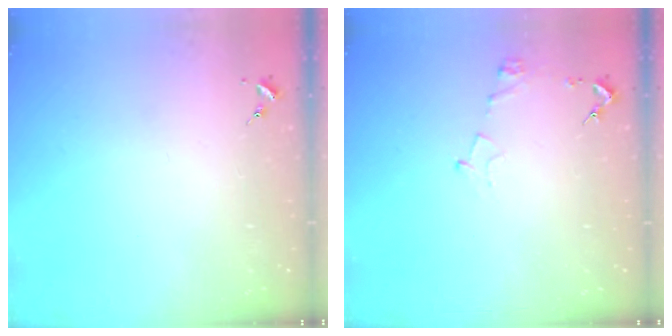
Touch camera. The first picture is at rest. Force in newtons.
{"total": 6.2, "press": 6.2, "slide": 0.7}